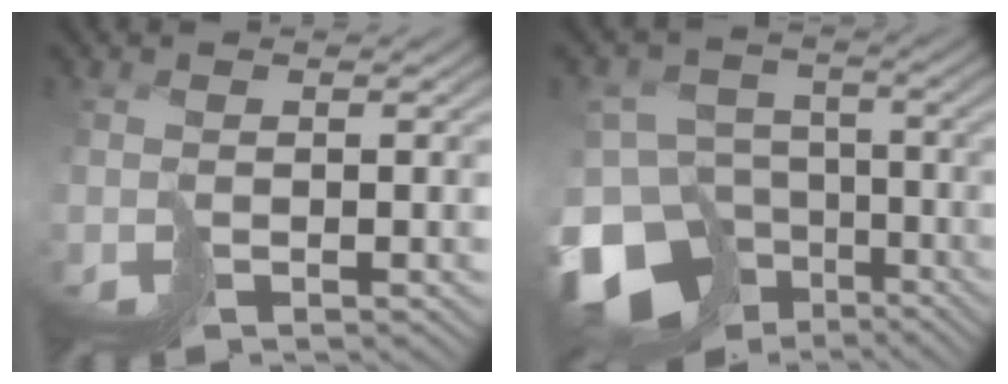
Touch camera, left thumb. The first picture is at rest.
{"total": 17.8, "force": [-10.5, 12.4, 7.2], "torque": [-0.201, -0.046, -0.155]}